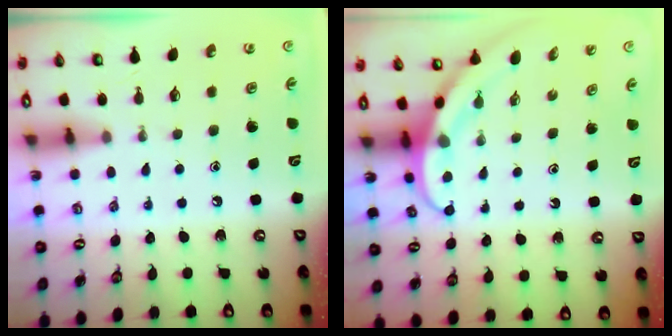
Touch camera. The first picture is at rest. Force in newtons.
{"total": 3.9, "press": 3.9, "slide": 0.3}